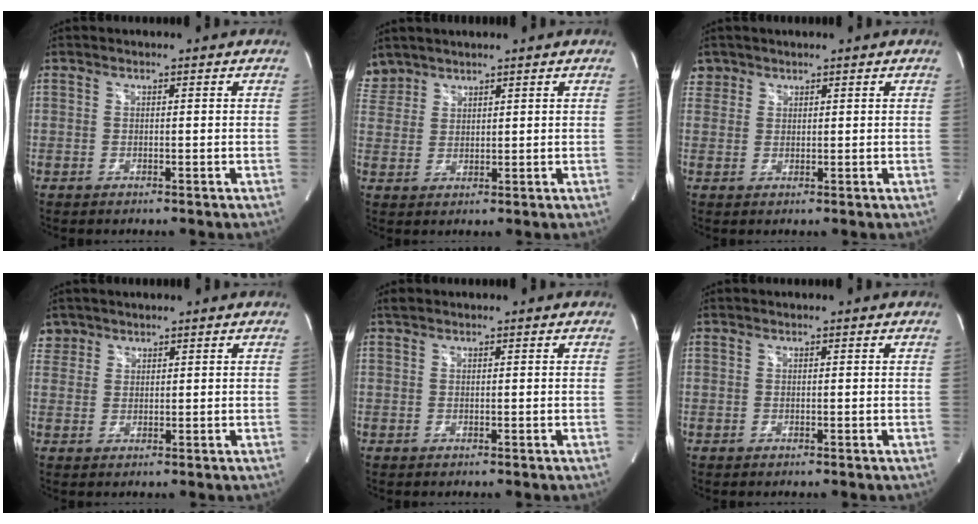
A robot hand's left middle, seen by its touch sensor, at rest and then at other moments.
{"total": 4.5, "force": [4.0, 2.1, -0.1], "torque": [-0.001, 0.014, 0.088]}
{"total": 2.4, "force": [1.7, 1.8, -0.2], "torque": [0.015, 0.008, 0.028]}
{"total": 2.7, "force": [2.1, 1.7, -0.3], "torque": [0.012, 0.009, 0.039]}
{"total": 0.6, "force": [0.6, 0.2, 0.2], "torque": [-0.007, 0.010, 0.012]}
{"total": 0.0}